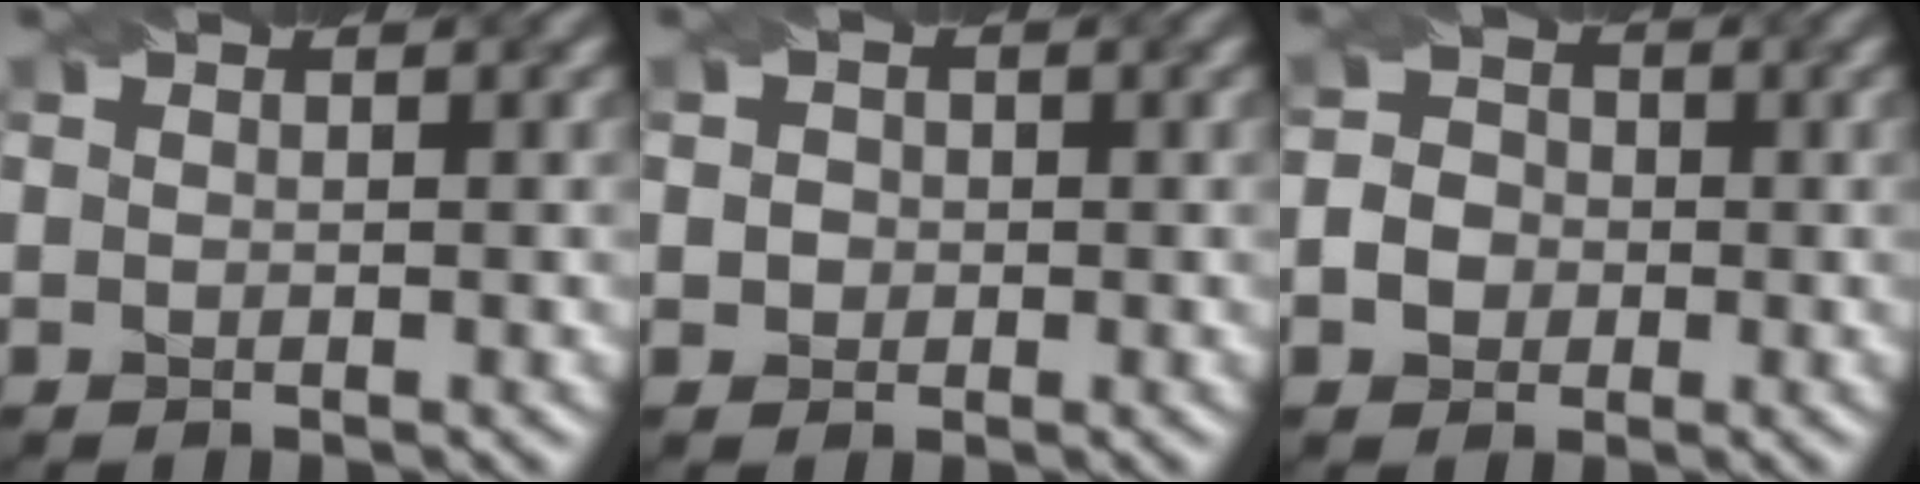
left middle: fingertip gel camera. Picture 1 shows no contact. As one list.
[{"total": 1.5, "force": [0.0, 1.4, 0.6], "torque": [-0.002, 0.013, -0.001]}, {"total": 3.1, "force": [-1.0, 2.7, 1.3], "torque": [-0.008, 0.005, -0.026]}]